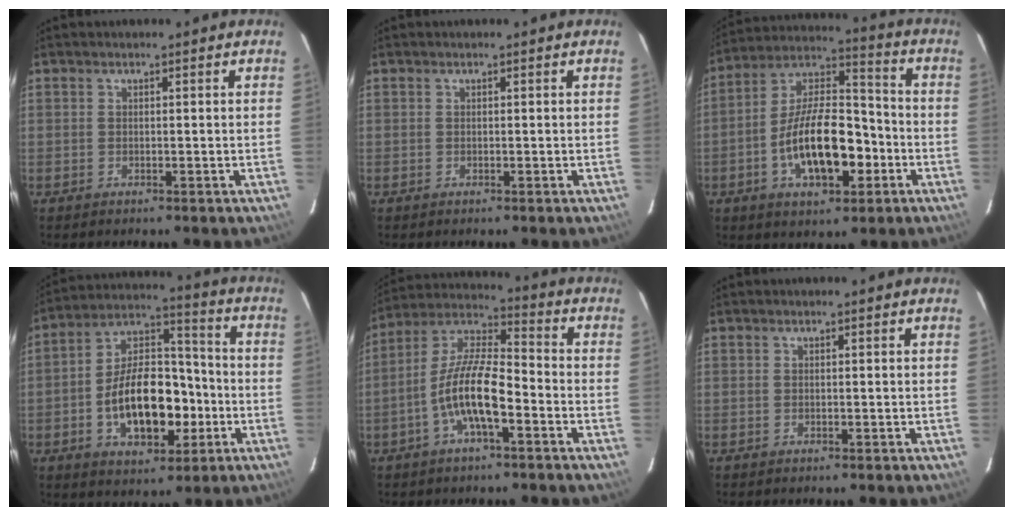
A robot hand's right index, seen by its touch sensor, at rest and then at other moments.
{"total": 0.0}
{"total": 16.8, "force": [-5.4, 7.8, 13.8], "torque": [-0.258, 0.013, -0.087]}
{"total": 16.8, "force": [-4.6, 9.5, 13.1], "torque": [-0.240, 0.027, -0.063]}
{"total": 11.8, "force": [-4.7, 3.5, 10.2], "torque": [-0.210, 0.003, -0.091]}
{"total": 0.0}